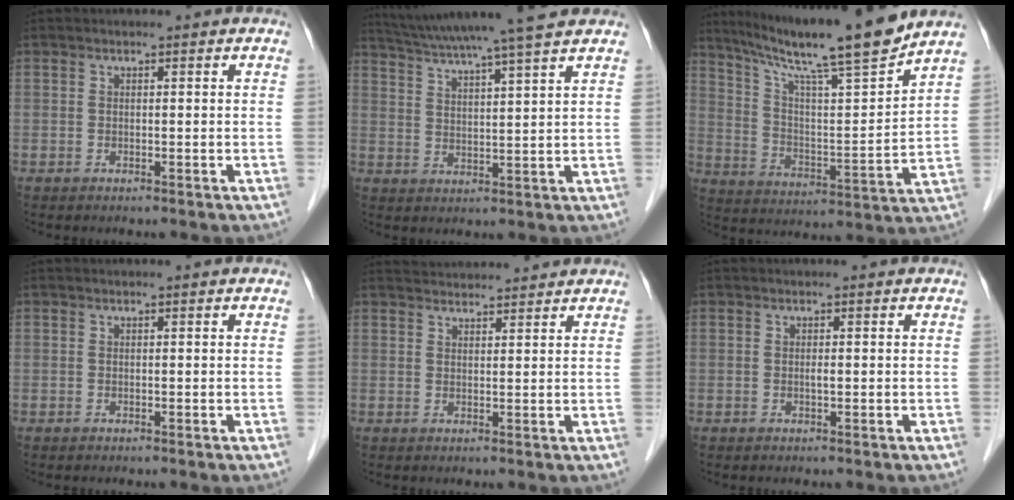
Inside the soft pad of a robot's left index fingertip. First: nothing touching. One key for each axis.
{"total": 14.2, "fx": 12.2, "fy": -1.1, "fz": 7.1, "tx": -0.124, "ty": 0.012, "tz": 0.181}
{"total": 18.2, "fx": 15.2, "fy": -0.7, "fz": 9.9, "tx": -0.166, "ty": -0.011, "tz": 0.245}
{"total": 0.0}
{"total": 6.1, "fx": 6.0, "fy": 0.2, "fz": 0.9, "tx": -0.019, "ty": 0.030, "tz": 0.085}
{"total": 0.6, "fx": -0.3, "fy": 0.0, "fz": 0.5, "tx": -0.011, "ty": -0.004, "tz": -0.005}